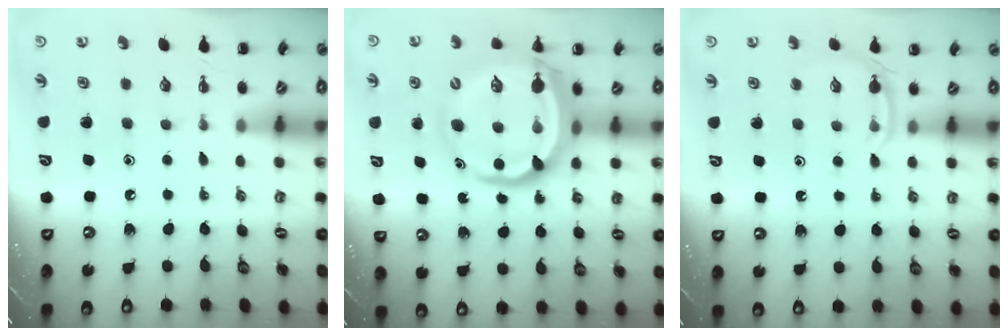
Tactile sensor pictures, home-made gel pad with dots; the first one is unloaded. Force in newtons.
{"total": 13.8, "press": 13.4, "slide": 3.5}
{"total": 5.3, "press": 5.1, "slide": 1.5}